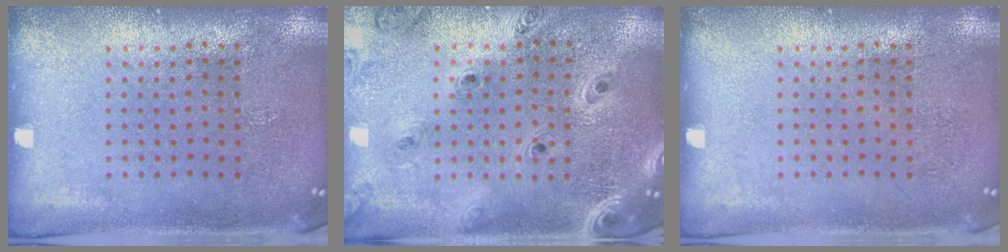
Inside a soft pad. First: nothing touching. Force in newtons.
{"total": 1.3, "press": 1.3, "slide": 0.2}
{"total": 0.0}